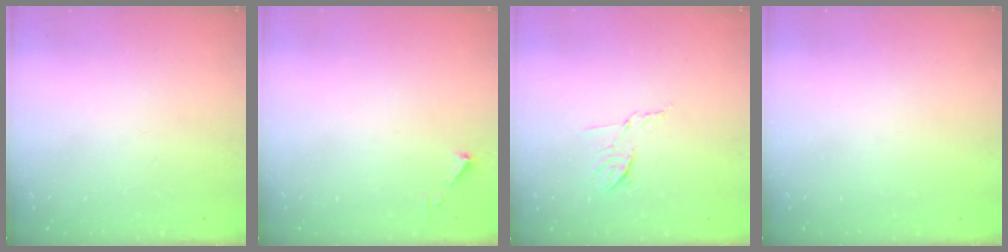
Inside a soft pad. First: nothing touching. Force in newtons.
{"total": 2.7, "press": 2.7, "slide": 0.3}
{"total": 5.9, "press": 5.9, "slide": 1.0}
{"total": 1.5, "press": 1.5, "slide": 0.1}